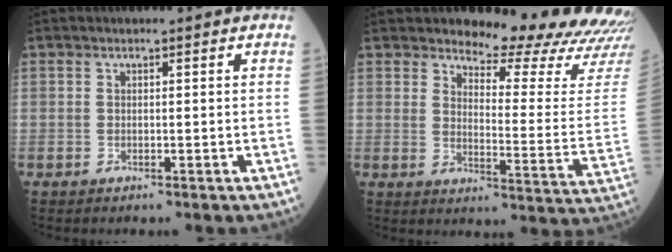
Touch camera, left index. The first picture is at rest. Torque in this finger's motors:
{"motor_torque": [0.29, -1.06, 0.64, 0.10]}